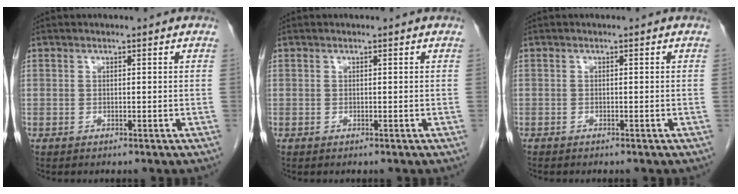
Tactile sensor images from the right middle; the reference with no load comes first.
{"total": 0.0}
{"total": 0.5, "force": [-0.5, 0.2, 0.1], "torque": [-0.007, 0.002, -0.012]}